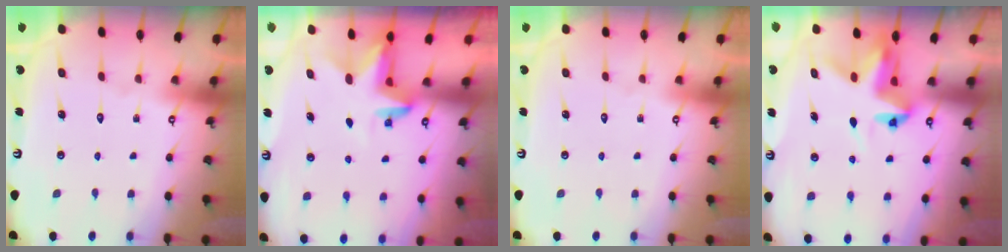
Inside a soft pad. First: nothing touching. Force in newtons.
{"total": 3.2, "press": 3.2, "slide": 0.1}
{"total": 0.0}
{"total": 5.3, "press": 5.3, "slide": 0.2}